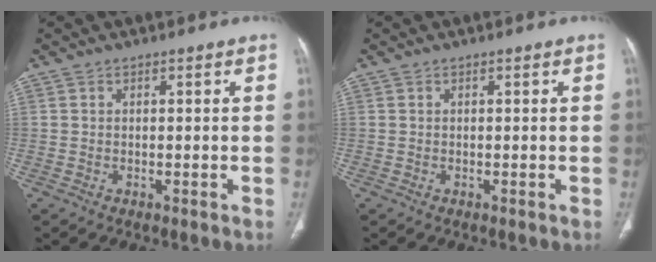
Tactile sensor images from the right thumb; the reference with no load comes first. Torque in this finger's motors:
{"motor_torque": [0.01, 0.01, -0.07, 0.07, 0.00]}